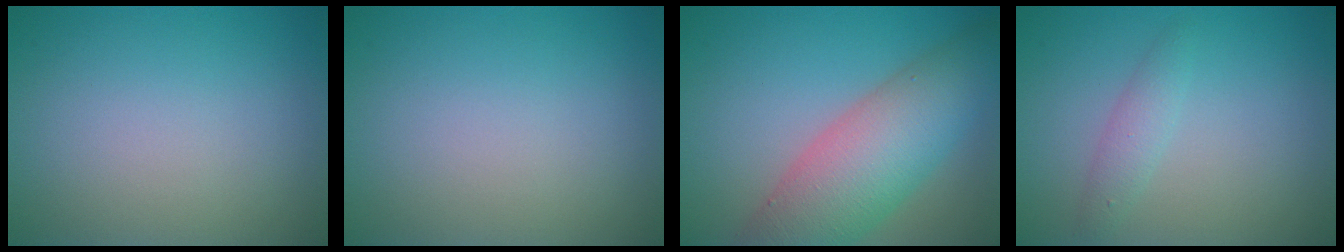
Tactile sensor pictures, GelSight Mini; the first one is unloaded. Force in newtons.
{"total": 0.0}
{"total": 8.6, "press": 8.6, "slide": 0.3}
{"total": 1.6, "press": 1.6, "slide": 0.1}